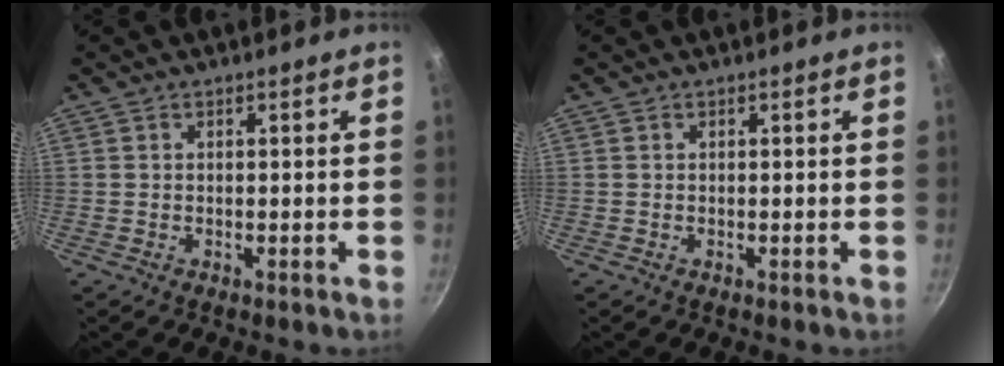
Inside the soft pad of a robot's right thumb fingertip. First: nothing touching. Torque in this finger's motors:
{"motor_torque": [0.00, 0.00, 0.02, -0.02, 0.00]}